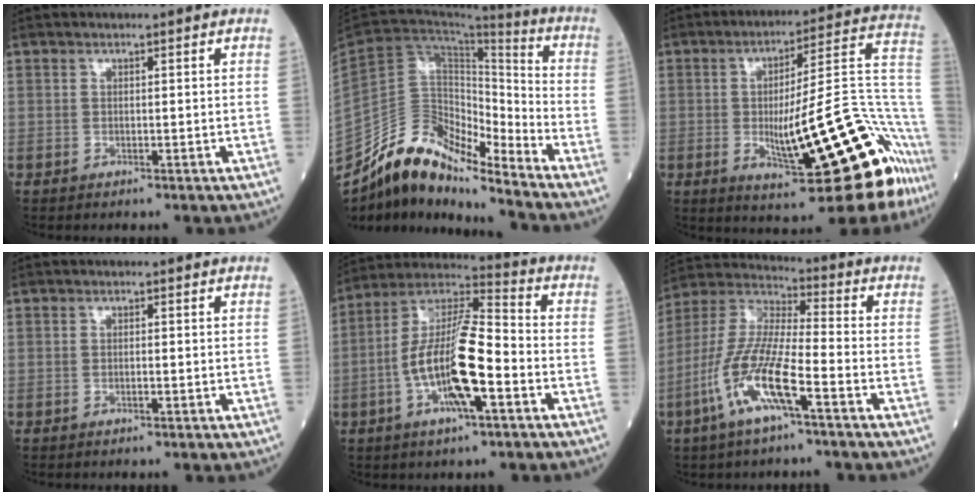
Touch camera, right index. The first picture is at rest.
{"total": 12.9, "force": [-11.6, 3.4, 4.5], "torque": [-0.079, 0.066, -0.210]}
{"total": 22.8, "force": [-8.5, 1.7, 21.1], "torque": [-0.211, 0.004, -0.117]}
{"total": 0.5, "force": [-0.3, 0.0, 0.4], "torque": [-0.013, 0.000, -0.005]}
{"total": 14.4, "force": [-3.9, 2.9, 13.5], "torque": [-0.265, 0.008, -0.074]}
{"total": 13.2, "force": [-5.9, 1.8, 11.7], "torque": [-0.258, -0.006, -0.118]}